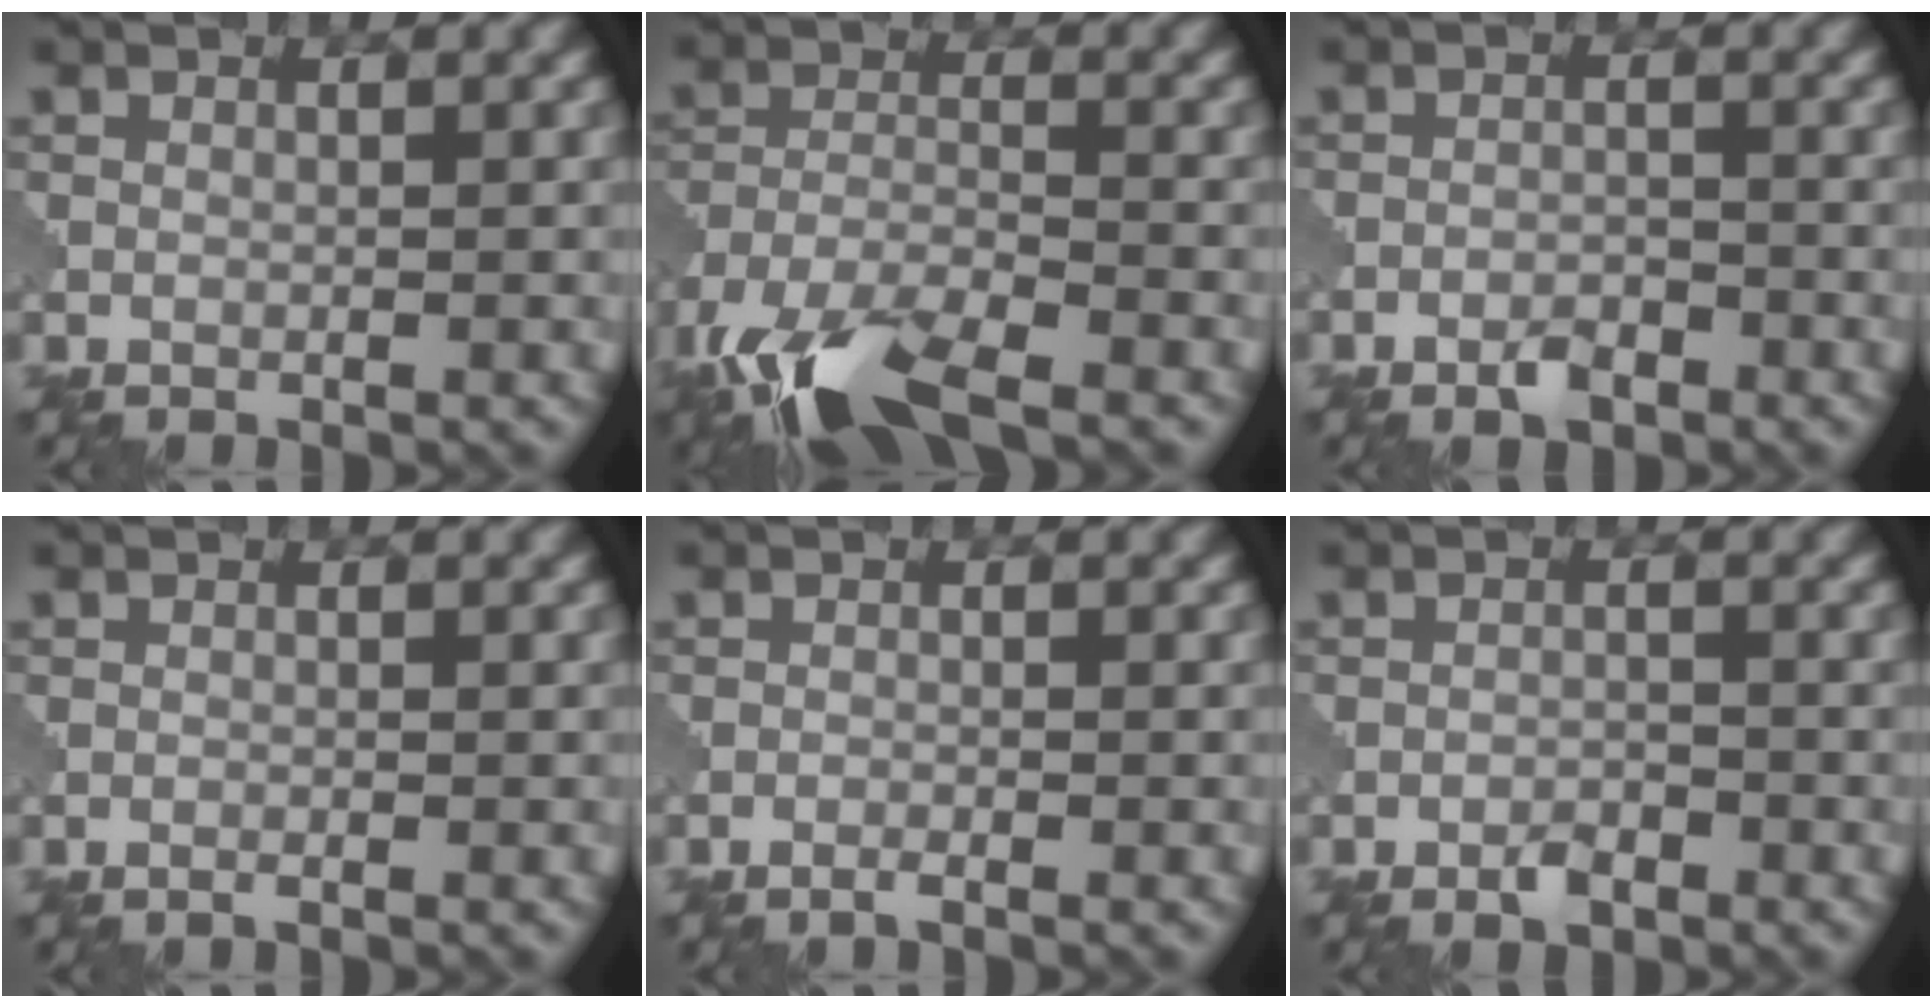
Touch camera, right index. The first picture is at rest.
{"total": 9.1, "force": [-6.3, 3.0, 5.7], "torque": [-0.118, -0.015, -0.129]}
{"total": 2.1, "force": [-1.5, 0.9, 1.1], "torque": [-0.015, 0.001, -0.030]}
{"total": 0.5, "force": [-0.4, 0.0, 0.3], "torque": [-0.005, -0.001, -0.009]}
{"total": 0.8, "force": [-0.7, 0.0, 0.5], "torque": [-0.009, 0.001, -0.015]}
{"total": 1.7, "force": [-1.2, 0.8, 0.9], "torque": [-0.014, 0.000, -0.024]}